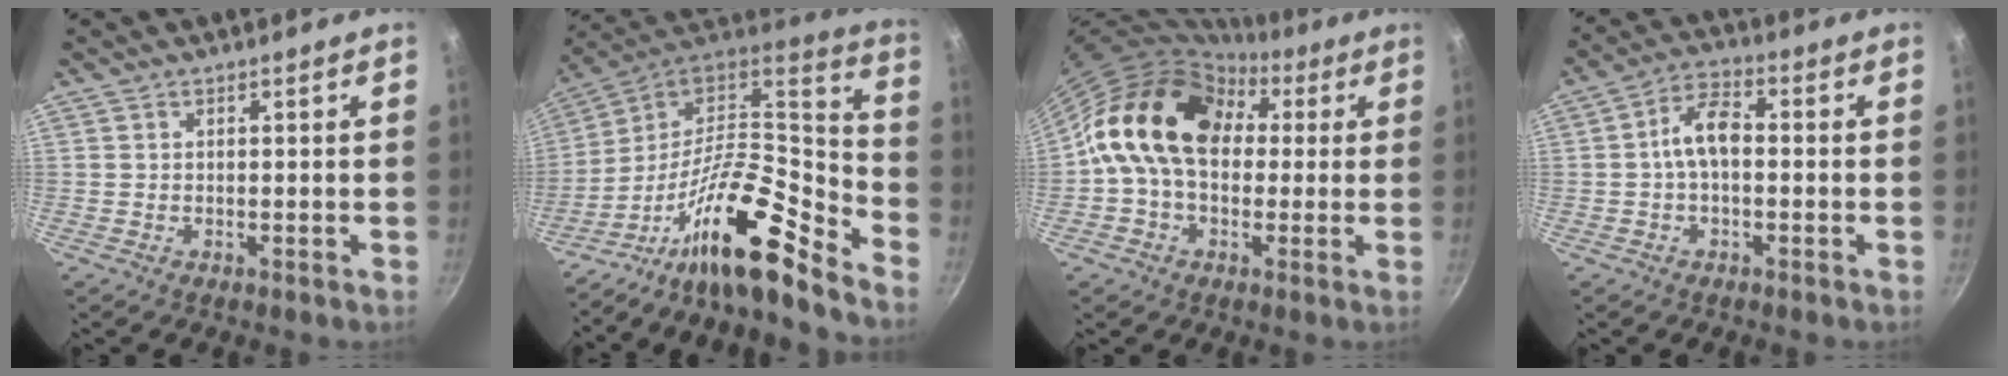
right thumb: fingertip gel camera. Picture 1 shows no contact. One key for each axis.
{"total": 22.1, "fx": -14.3, "fy": 6.5, "fz": 15.5, "tx": -0.211, "ty": 0.097, "tz": -0.270}
{"total": 17.4, "fx": 2.7, "fy": 12.6, "fz": 11.8, "tx": -0.171, "ty": 0.031, "tz": 0.027}
{"total": 7.0, "fx": -0.4, "fy": 3.8, "fz": 5.9, "tx": -0.097, "ty": 0.030, "tz": -0.015}